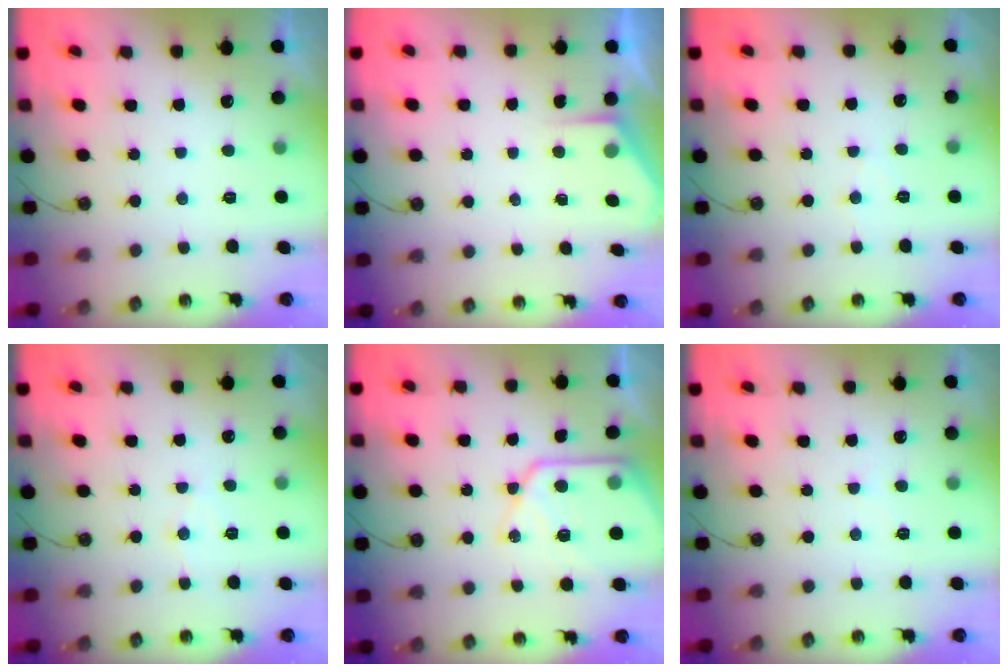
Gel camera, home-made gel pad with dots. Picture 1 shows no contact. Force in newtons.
{"total": 2.1, "press": 2.1, "slide": 0.2}
{"total": 4.4, "press": 4.4, "slide": 0.6}
{"total": 5.9, "press": 5.8, "slide": 0.6}
{"total": 13.9, "press": 13.8, "slide": 1.4}
{"total": 1.9, "press": 1.9, "slide": 0.3}